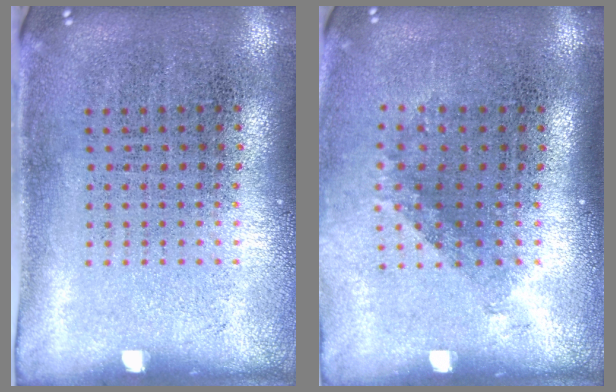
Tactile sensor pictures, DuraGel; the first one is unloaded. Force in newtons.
{"total": 1.3, "press": 0.9, "slide": 0.9}